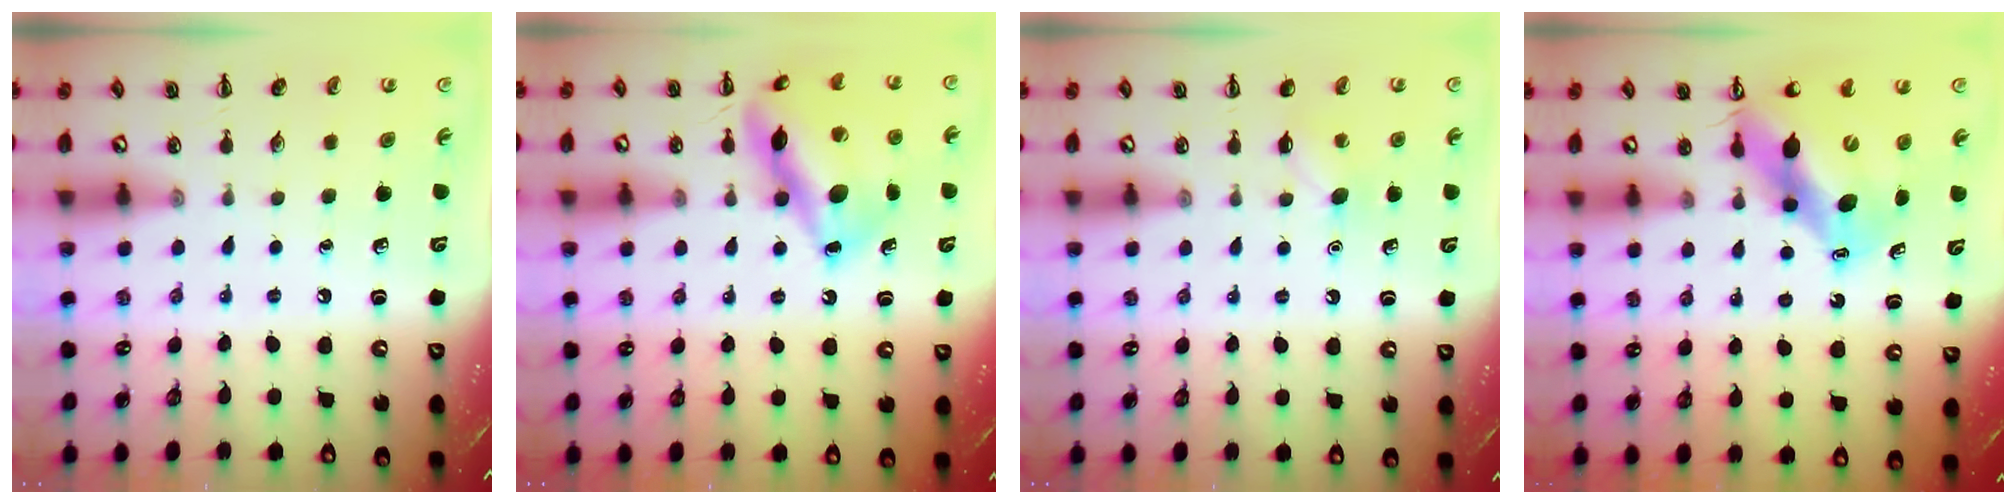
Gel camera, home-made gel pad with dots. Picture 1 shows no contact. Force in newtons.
{"total": 16.2, "press": 16.2, "slide": 1.5}
{"total": 5.3, "press": 5.1, "slide": 1.5}
{"total": 12.7, "press": 12.1, "slide": 3.7}